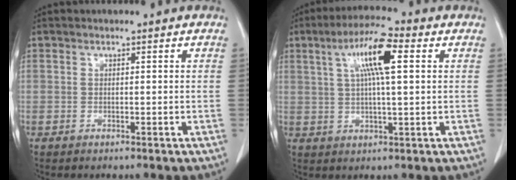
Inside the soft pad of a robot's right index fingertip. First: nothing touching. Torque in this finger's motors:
{"motor_torque": [1.42, 0.65, 0.28, 0.13]}